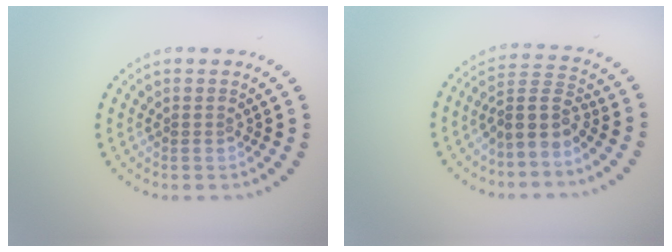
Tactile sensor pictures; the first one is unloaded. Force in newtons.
{"total": 3.3, "press": 2.5, "slide": 2.1}